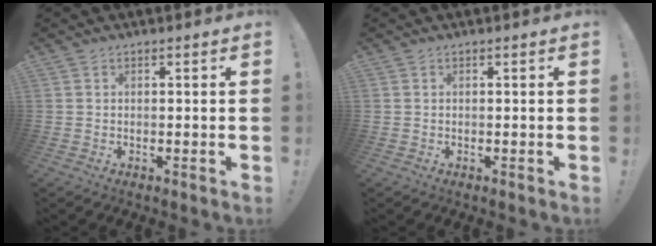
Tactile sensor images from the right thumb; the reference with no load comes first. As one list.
[{"total": 0.0}]